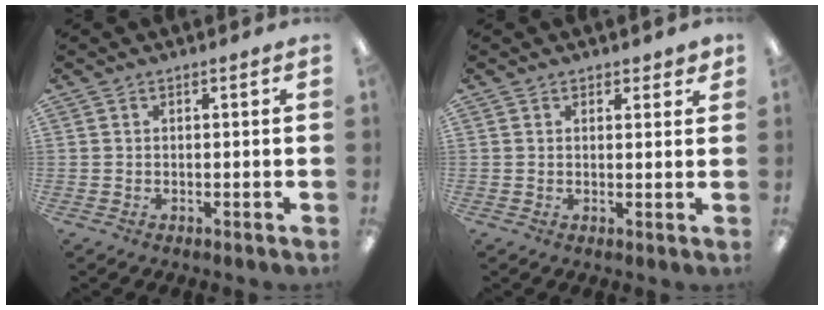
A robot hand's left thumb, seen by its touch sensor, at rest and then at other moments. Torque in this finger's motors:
{"motor_torque": [0.14, 0.13, -0.19, -0.29, -0.01]}